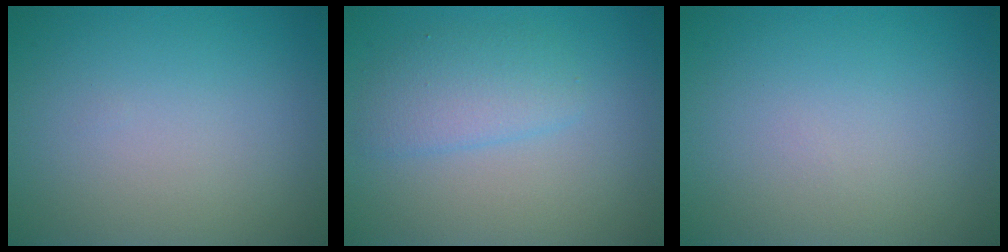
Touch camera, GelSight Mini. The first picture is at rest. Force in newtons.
{"total": 2.8, "press": 2.8, "slide": 0.1}
{"total": 0.0}